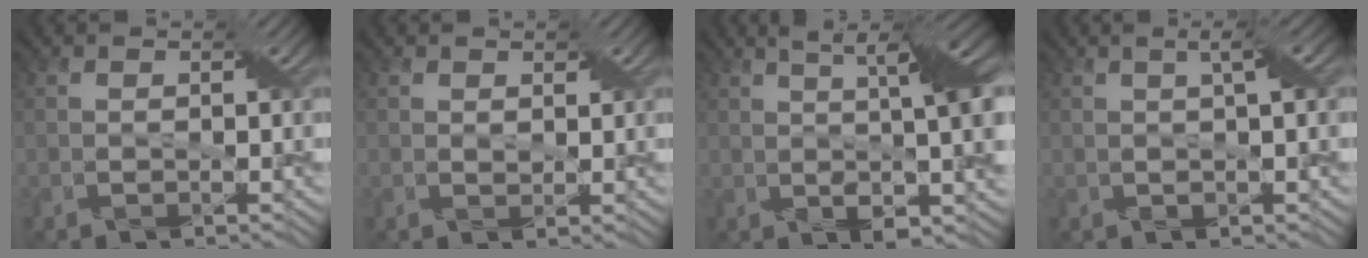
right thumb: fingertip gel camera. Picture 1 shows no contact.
{"total": 1.1, "force": [0.8, 0.6, 0.4], "torque": [-0.014, -0.001, 0.017]}
{"total": 10.9, "force": [2.5, 2.4, 10.3], "torque": [-0.154, 0.013, 0.039]}
{"total": 2.6, "force": [0.5, 0.3, 2.6], "torque": [-0.044, 0.008, 0.010]}